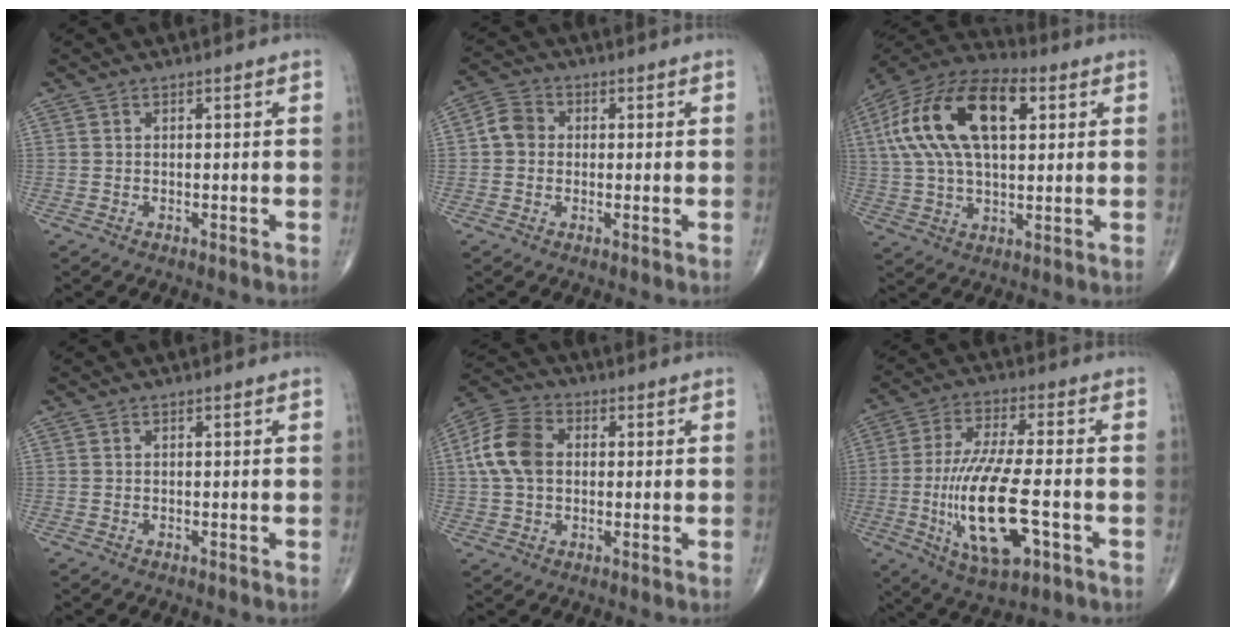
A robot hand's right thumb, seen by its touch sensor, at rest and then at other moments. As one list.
[{"total": 4.4, "force": [0.1, 3.9, 2.1], "torque": [-0.031, 0.011, -0.007]}, {"total": 22.0, "force": [6.0, 11.1, 18.0], "torque": [-0.342, 0.020, 0.097]}, {"total": 0.0}, {"total": 10.4, "force": [1.2, 7.3, 7.3], "torque": [-0.144, 0.021, 0.017]}, {"total": 17.1, "force": [-4.2, 5.5, 15.6], "torque": [-0.317, 0.003, -0.065]}]